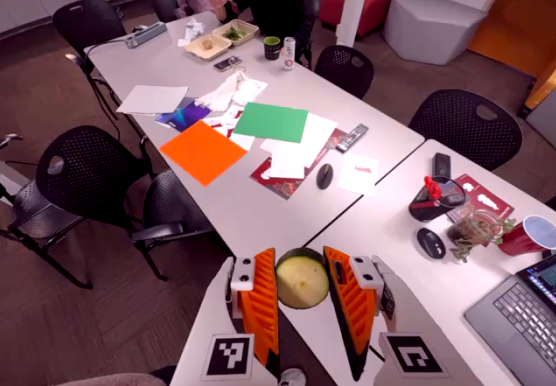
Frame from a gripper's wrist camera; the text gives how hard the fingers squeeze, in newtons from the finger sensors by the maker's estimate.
{"total": 10.5, "left": 10.9, "right": 10.2}